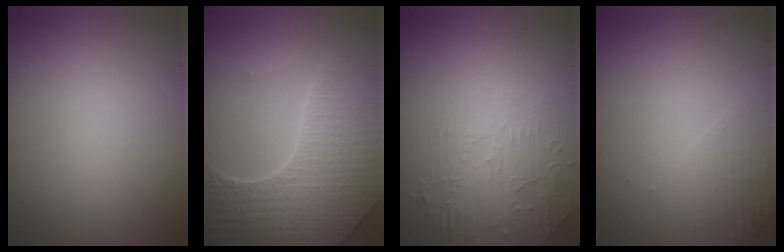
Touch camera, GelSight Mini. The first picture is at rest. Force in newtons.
{"total": 8.4, "press": 5.8, "slide": 6.0}
{"total": 2.1, "press": 1.3, "slide": 1.7}
{"total": 1.6, "press": 1.6, "slide": 0.4}